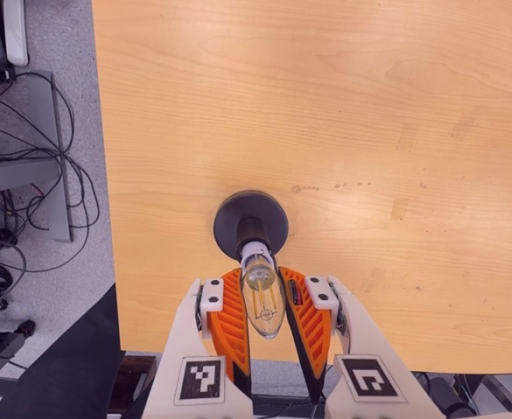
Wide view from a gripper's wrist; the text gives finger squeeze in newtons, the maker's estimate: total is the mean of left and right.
{"total": 12.7, "left": 12.1, "right": 13.3}